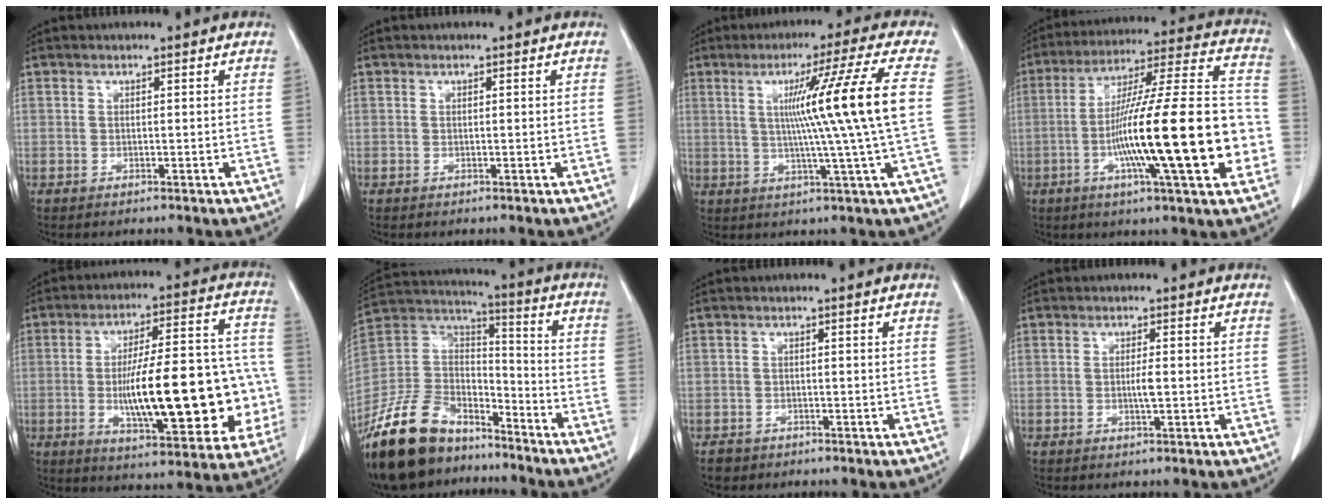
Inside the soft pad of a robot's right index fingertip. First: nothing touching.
{"total": 0.0}
{"total": 13.4, "force": [1.4, -3.2, 12.9], "torque": [-0.197, 0.000, 0.027]}
{"total": 24.0, "force": [-5.5, 1.8, 23.3], "torque": [-0.343, 0.001, -0.091]}
{"total": 22.1, "force": [-3.5, 5.6, 21.0], "torque": [-0.262, 0.033, -0.035]}
{"total": 19.1, "force": [-14.9, 8.9, 8.1], "torque": [-0.183, 0.028, -0.271]}
{"total": 1.7, "force": [-1.1, 1.3, 0.1], "torque": [-0.013, 0.002, -0.017]}
{"total": 1.9, "force": [-0.2, 0.1, 1.9], "torque": [-0.037, -0.001, -0.004]}